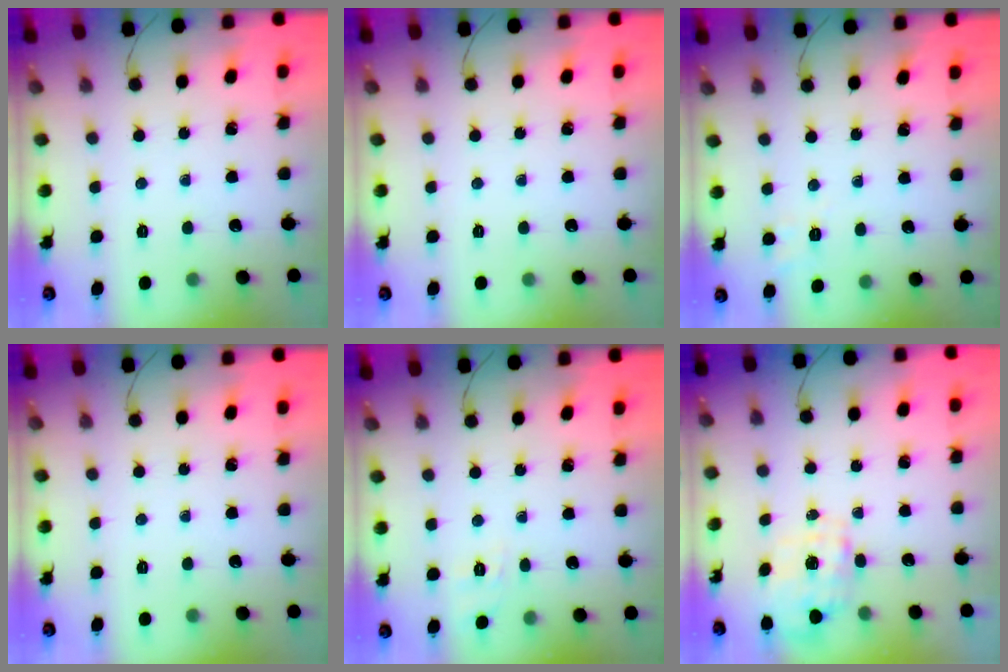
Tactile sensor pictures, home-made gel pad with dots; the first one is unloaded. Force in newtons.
{"total": 0.0}
{"total": 2.9, "press": 2.2, "slide": 1.9}
{"total": 0.0}
{"total": 2.0, "press": 0.2, "slide": 1.9}
{"total": 1.5, "press": 1.5, "slide": 0.5}